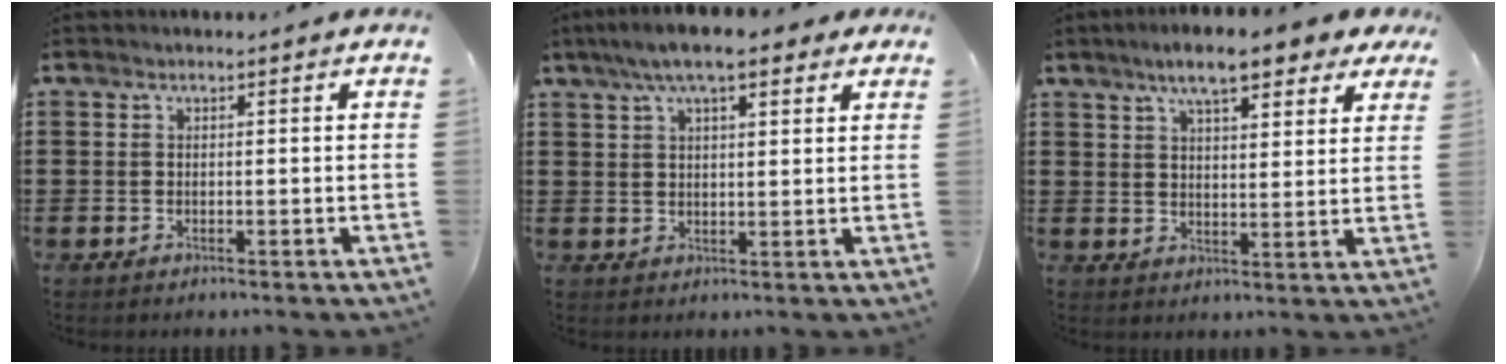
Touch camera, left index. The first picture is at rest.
{"total": 7.3, "force": [5.3, 1.8, 4.7], "torque": [-0.102, 0.004, 0.096]}
{"total": 8.3, "force": [6.6, 1.8, 4.8], "torque": [-0.095, -0.008, 0.116]}